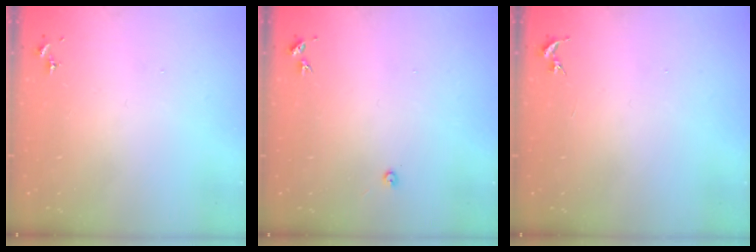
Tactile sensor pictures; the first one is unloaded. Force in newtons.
{"total": 3.0, "press": 3.0, "slide": 0.4}
{"total": 0.0}